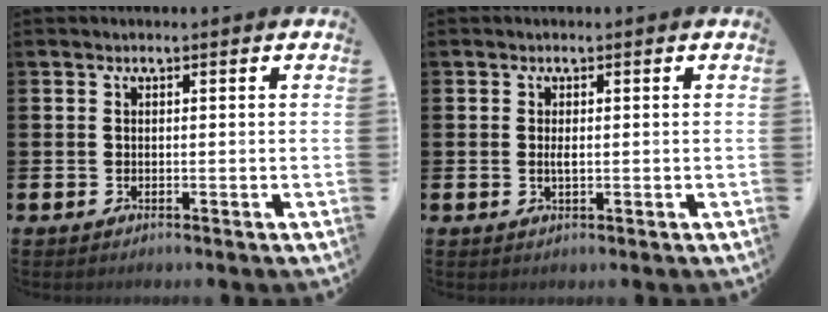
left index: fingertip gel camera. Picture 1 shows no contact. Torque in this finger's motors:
{"motor_torque": [0.39, 0.08, 0.05, 0.02]}